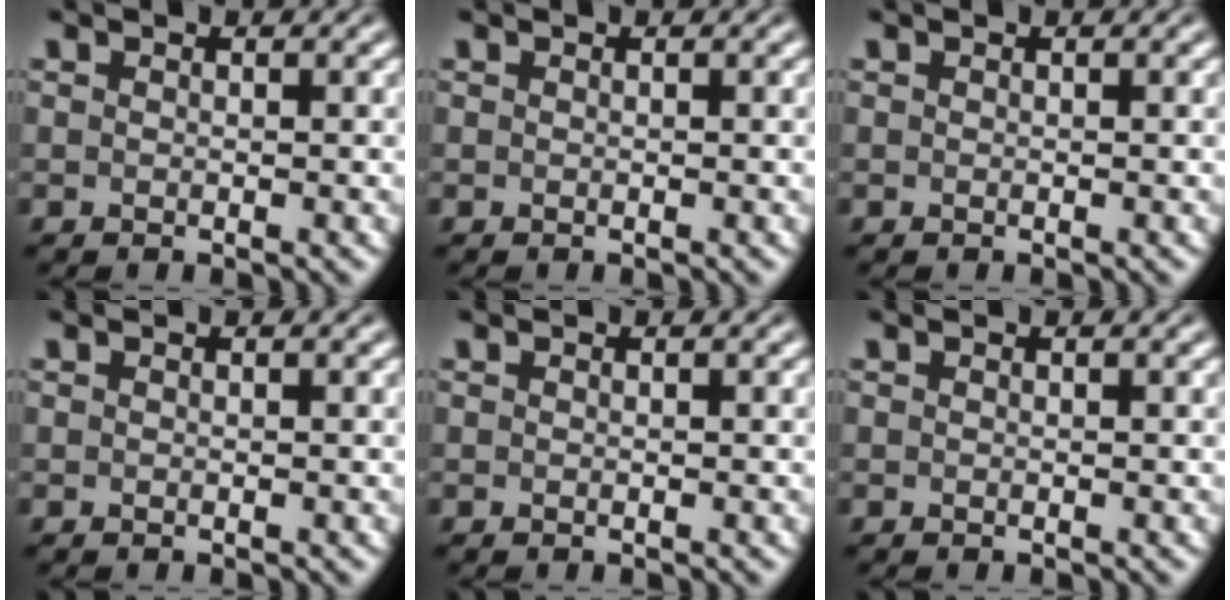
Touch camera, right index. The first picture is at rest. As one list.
[{"total": 0.0}, {"total": 0.0}, {"total": 0.0}, {"total": 0.0}, {"total": 0.0}]